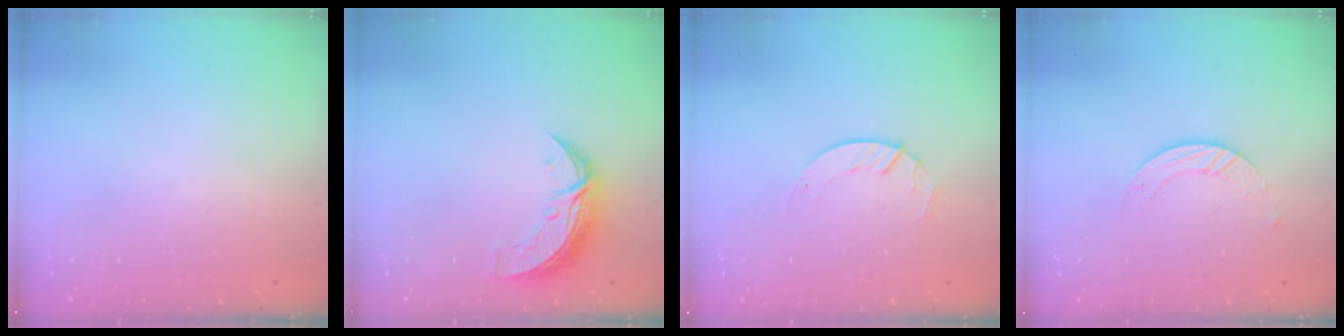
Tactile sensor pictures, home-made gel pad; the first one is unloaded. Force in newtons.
{"total": 8.6, "press": 8.6, "slide": 0.1}
{"total": 1.4, "press": 1.4, "slide": 0.2}
{"total": 3.1, "press": 3.1, "slide": 0.2}